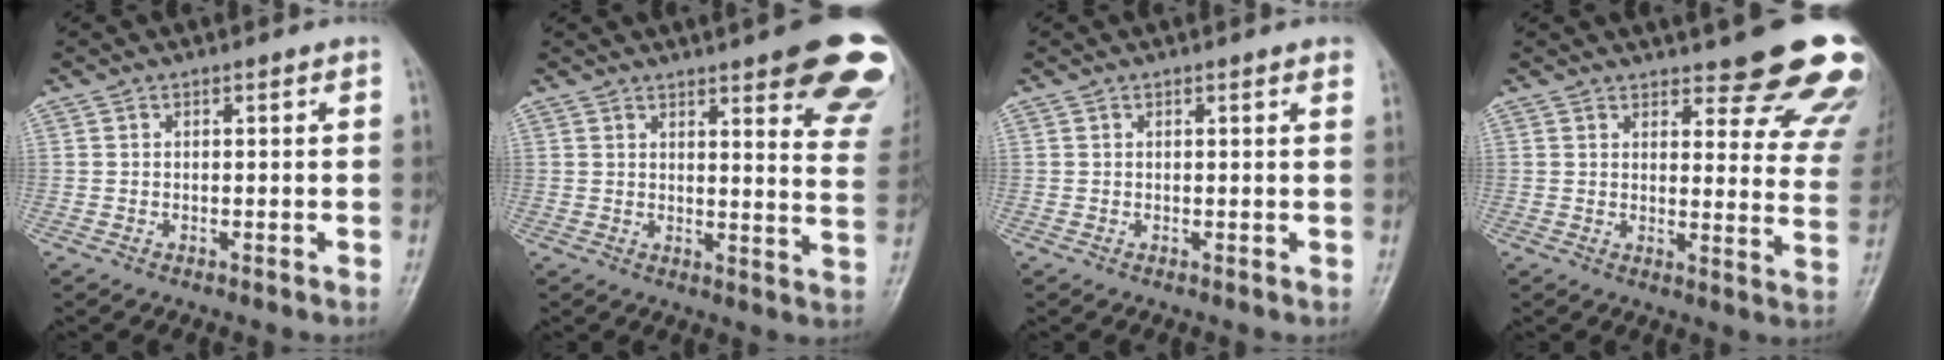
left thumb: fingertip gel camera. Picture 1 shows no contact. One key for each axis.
{"total": 19.0, "fx": 12.4, "fy": 4.5, "fz": 13.7, "tx": -0.139, "ty": -0.055, "tz": 0.135}
{"total": 1.4, "fx": 1.0, "fy": 0.1, "fz": 0.9, "tx": -0.008, "ty": 0.001, "tz": 0.008}
{"total": 19.0, "fx": 14.8, "fy": 5.7, "fz": 10.5, "tx": -0.079, "ty": -0.086, "tz": 0.160}